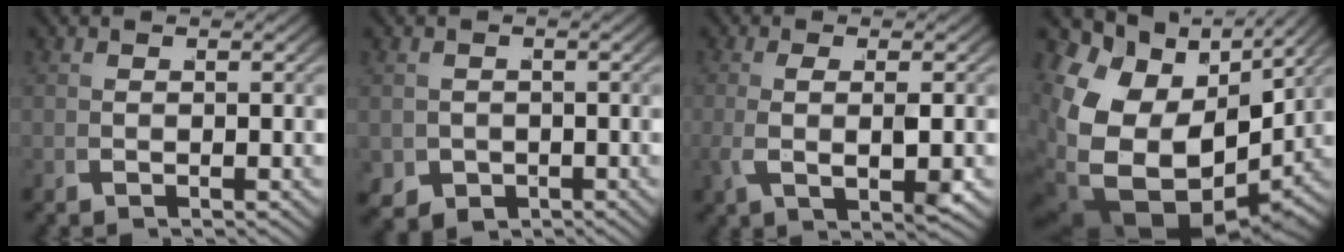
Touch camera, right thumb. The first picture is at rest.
{"total": 4.2, "force": [-1.9, 3.3, 1.8], "torque": [-0.039, -0.034, -0.012]}
{"total": 3.8, "force": [0.0, 1.1, 3.7], "torque": [-0.081, -0.009, 0.011]}
{"total": 16.4, "force": [-0.9, 10.7, 12.4], "torque": [-0.280, -0.069, 0.032]}